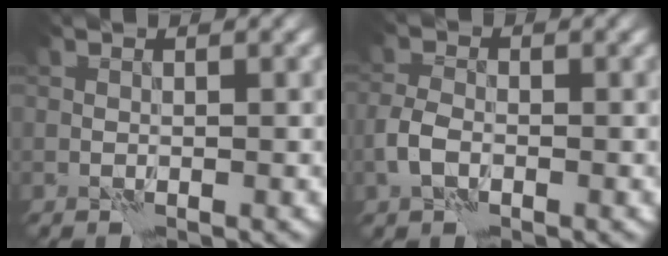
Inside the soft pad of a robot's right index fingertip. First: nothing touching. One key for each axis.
{"total": 2.5, "fx": -1.1, "fy": 1.5, "fz": 1.7, "tx": -0.037, "ty": 0.004, "tz": -0.030}